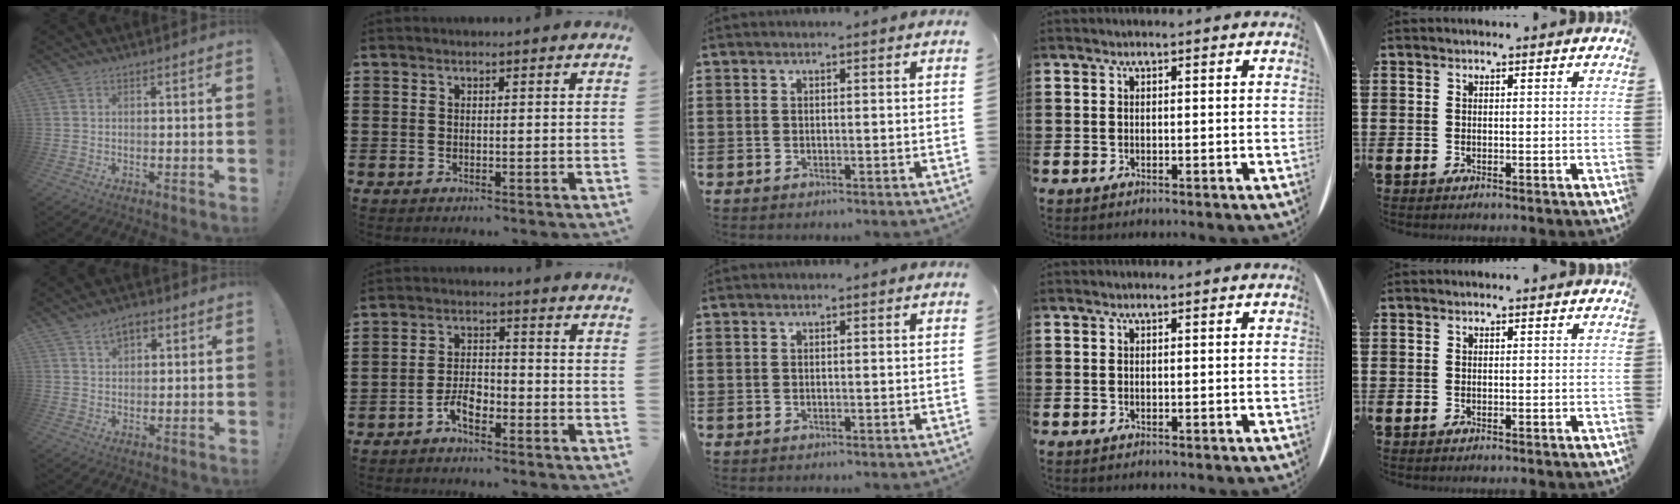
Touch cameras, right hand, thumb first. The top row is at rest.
{"thumb": {"total": 4.9, "force": [2.6, 2.9, 3.0], "torque": [-0.046, -0.004, 0.046]}, "index": {"total": 4.4, "force": [-2.6, 2.0, 2.9], "torque": [-0.072, 0.001, -0.056]}}